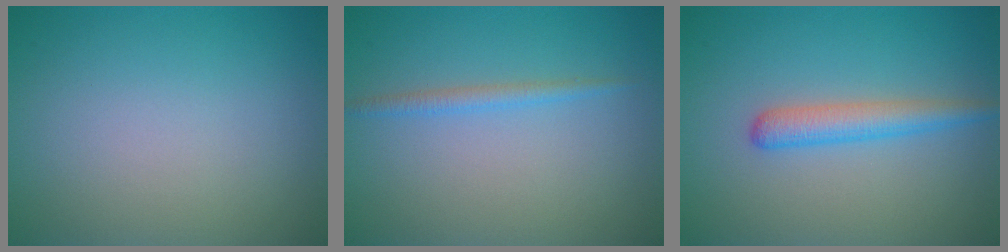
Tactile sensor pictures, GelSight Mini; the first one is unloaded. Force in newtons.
{"total": 1.3, "press": 1.3, "slide": 0.1}
{"total": 2.7, "press": 2.7, "slide": 0.1}